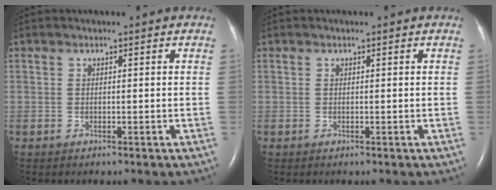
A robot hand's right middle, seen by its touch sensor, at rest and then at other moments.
{"total": 0.0}